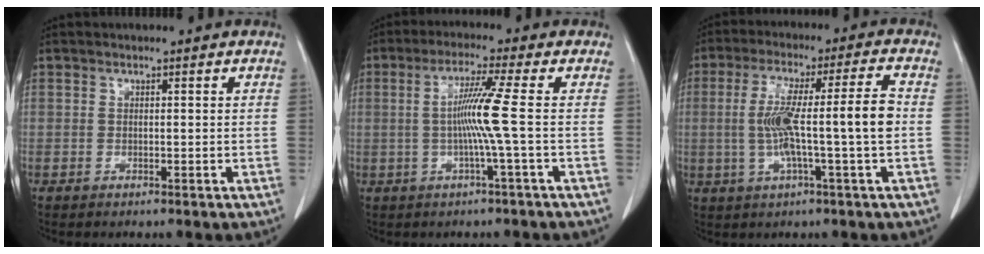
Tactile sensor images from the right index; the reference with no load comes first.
{"total": 6.6, "force": [-0.4, -1.9, 6.3], "torque": [-0.123, 0.003, -0.005]}
{"total": 11.2, "force": [-0.8, -0.3, 11.1], "torque": [-0.204, 0.019, -0.014]}